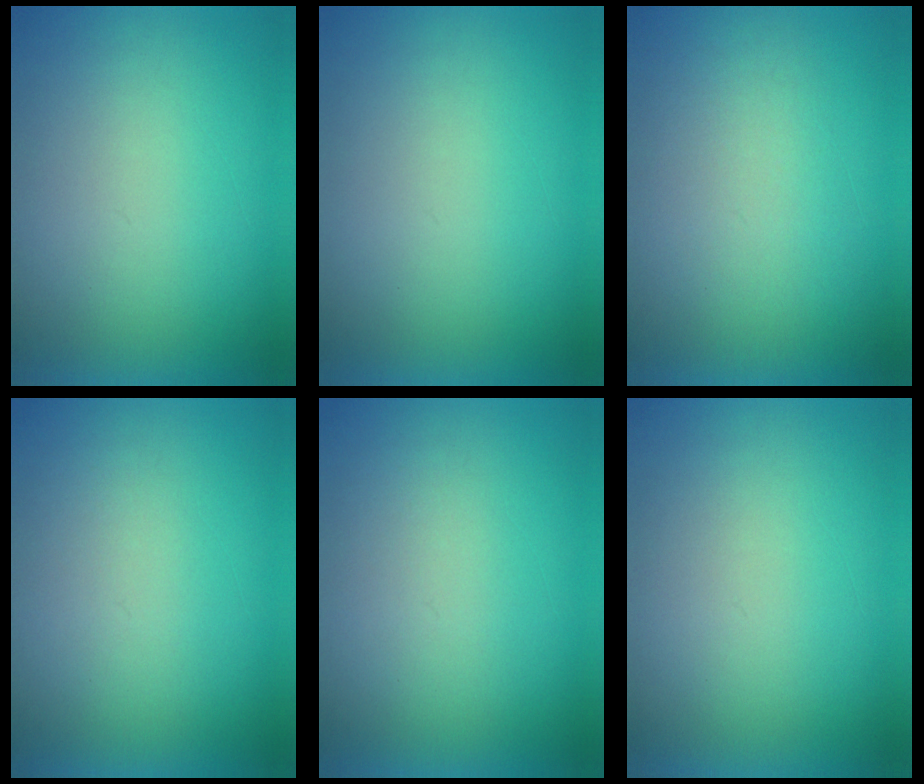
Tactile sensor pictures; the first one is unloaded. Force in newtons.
{"total": 0.0}
{"total": 5.5}
{"total": 4.6}
{"total": 4.6}
{"total": 1.0}